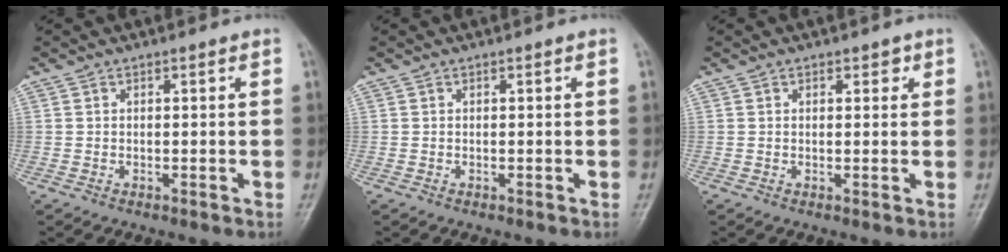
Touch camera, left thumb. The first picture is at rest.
{"total": 0.0}
{"total": 1.7, "force": [0.9, 1.1, 1.0], "torque": [0.002, -0.001, 0.009]}